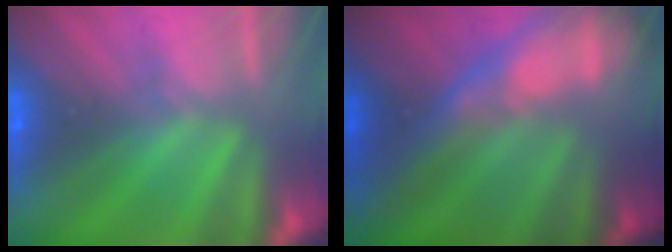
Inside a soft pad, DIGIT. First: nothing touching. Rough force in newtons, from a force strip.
{"total": 7.1}